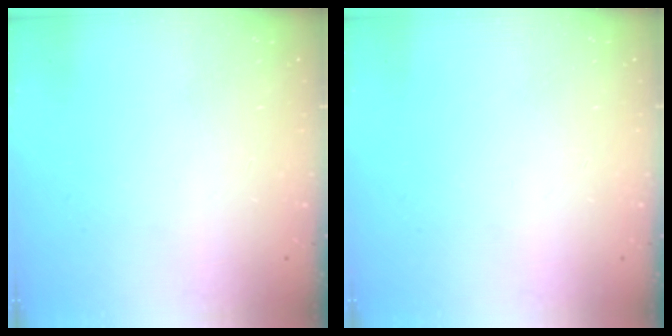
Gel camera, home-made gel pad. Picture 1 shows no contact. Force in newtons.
{"total": 0.0}